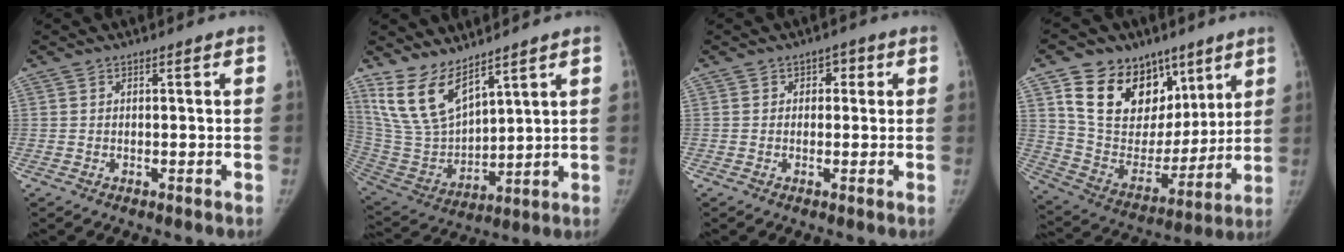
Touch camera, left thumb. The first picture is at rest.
{"total": 12.6, "force": [9.3, 5.1, 6.9], "torque": [-0.117, -0.055, 0.211]}
{"total": 2.6, "force": [0.6, 2.2, 1.2], "torque": [0.011, 0.004, 0.000]}
{"total": 22.7, "force": [11.6, 16.2, 10.9], "torque": [-0.139, -0.025, 0.212]}